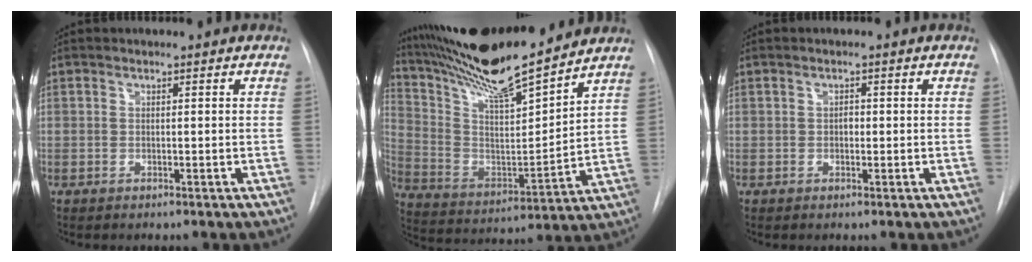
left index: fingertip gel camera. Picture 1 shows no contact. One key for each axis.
{"total": 20.0, "fx": 17.3, "fy": 0.9, "fz": 9.9, "tx": -0.183, "ty": -0.006, "tz": 0.304}
{"total": 0.9, "fx": -0.2, "fy": 0.6, "fz": 0.6, "tx": -0.010, "ty": 0.001, "tz": -0.004}